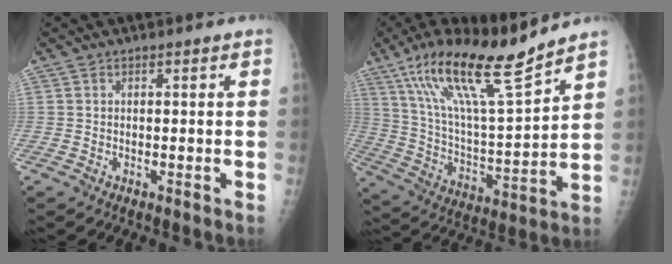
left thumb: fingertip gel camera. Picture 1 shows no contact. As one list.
[{"total": 19.4, "force": [13.8, 2.8, 13.3], "torque": [-0.219, -0.065, 0.255]}]